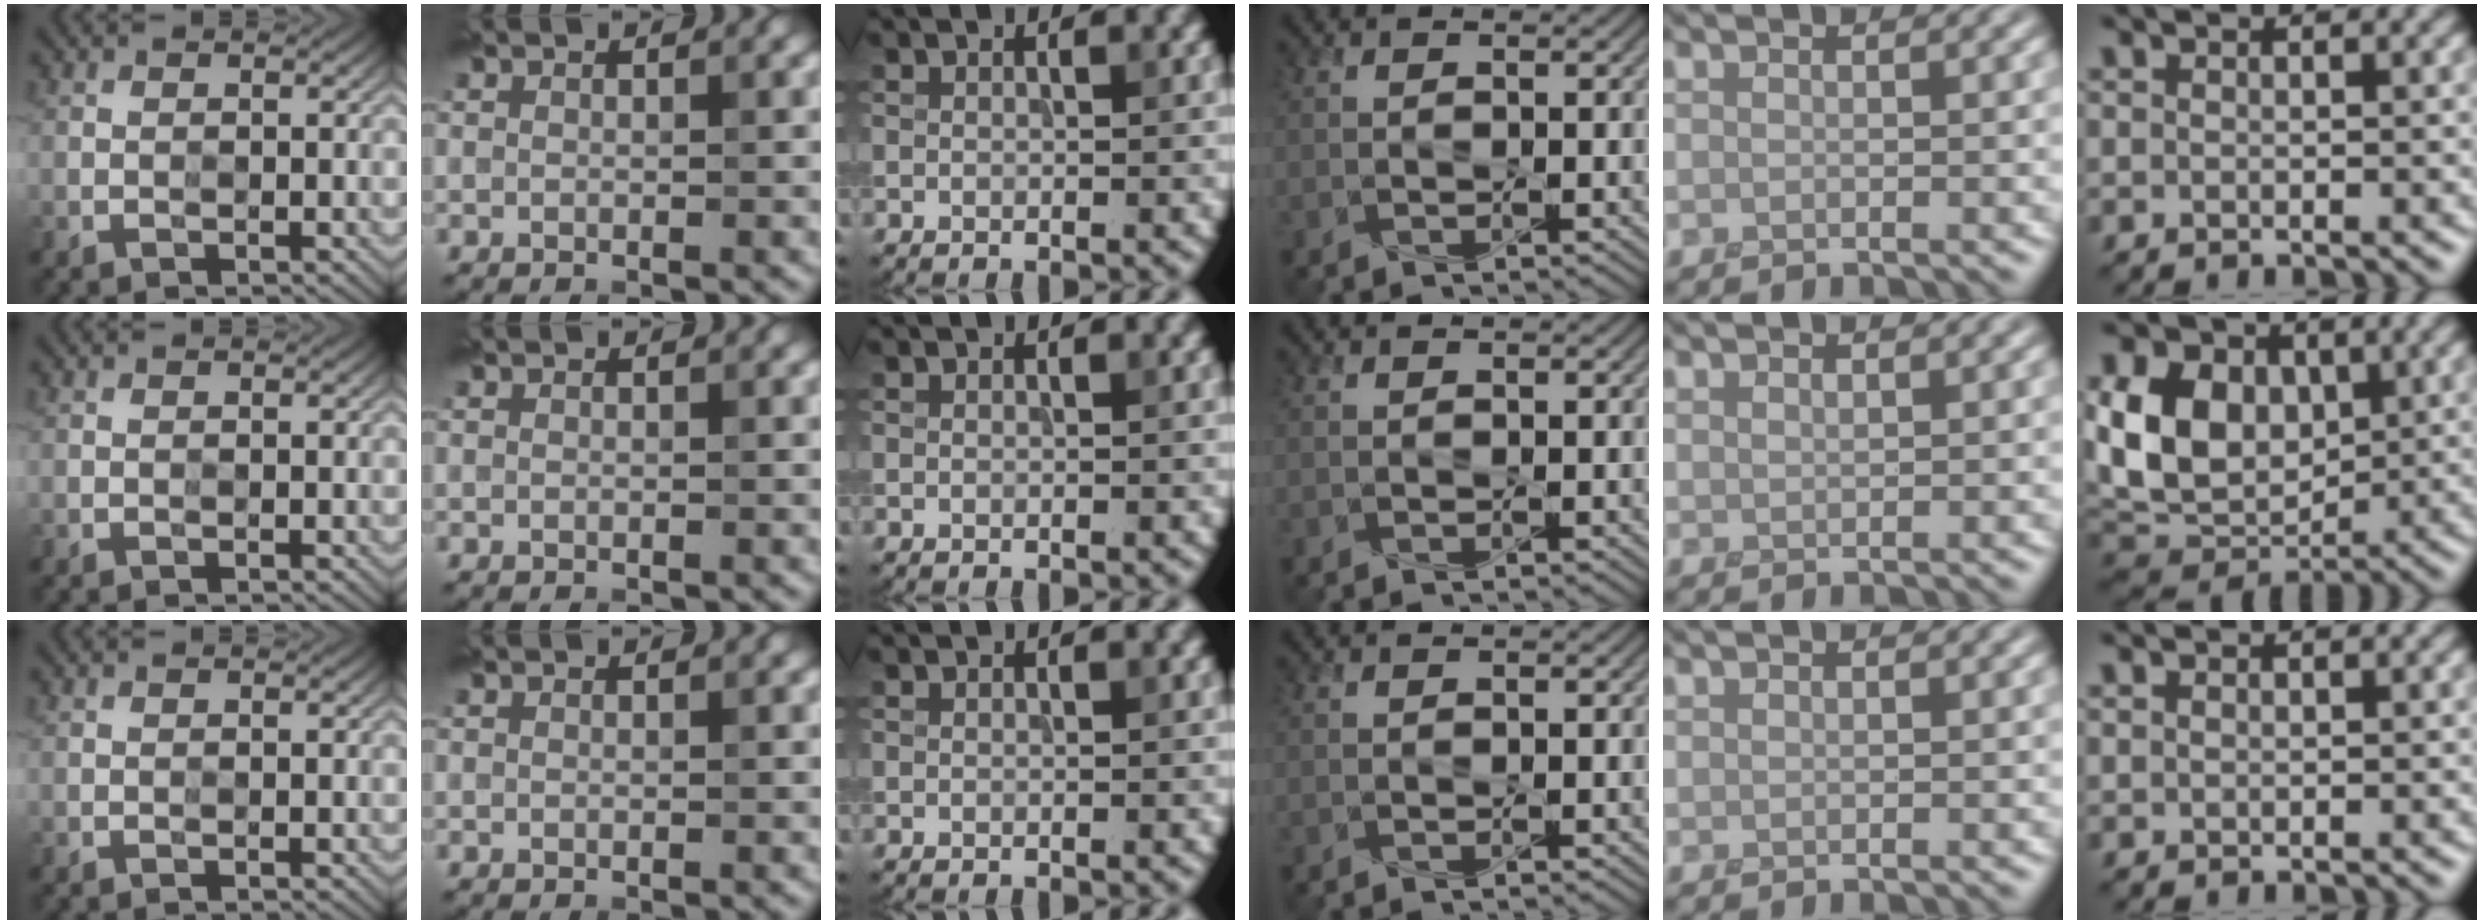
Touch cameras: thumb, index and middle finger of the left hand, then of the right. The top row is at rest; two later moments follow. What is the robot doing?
{"motion": "press", "object": "gel pad"}